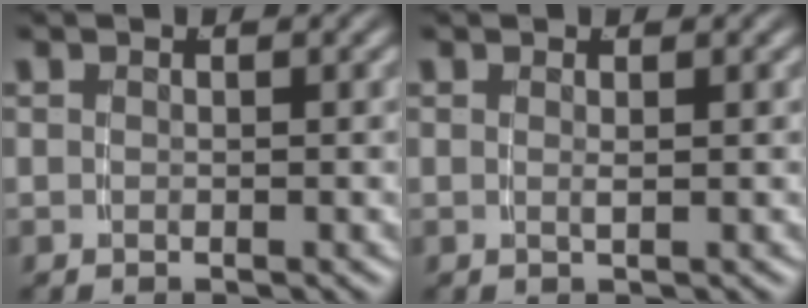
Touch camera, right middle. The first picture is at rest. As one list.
[{"total": 0.7, "force": [0.1, -0.5, 0.4], "torque": [-0.009, -0.004, 0.004]}]